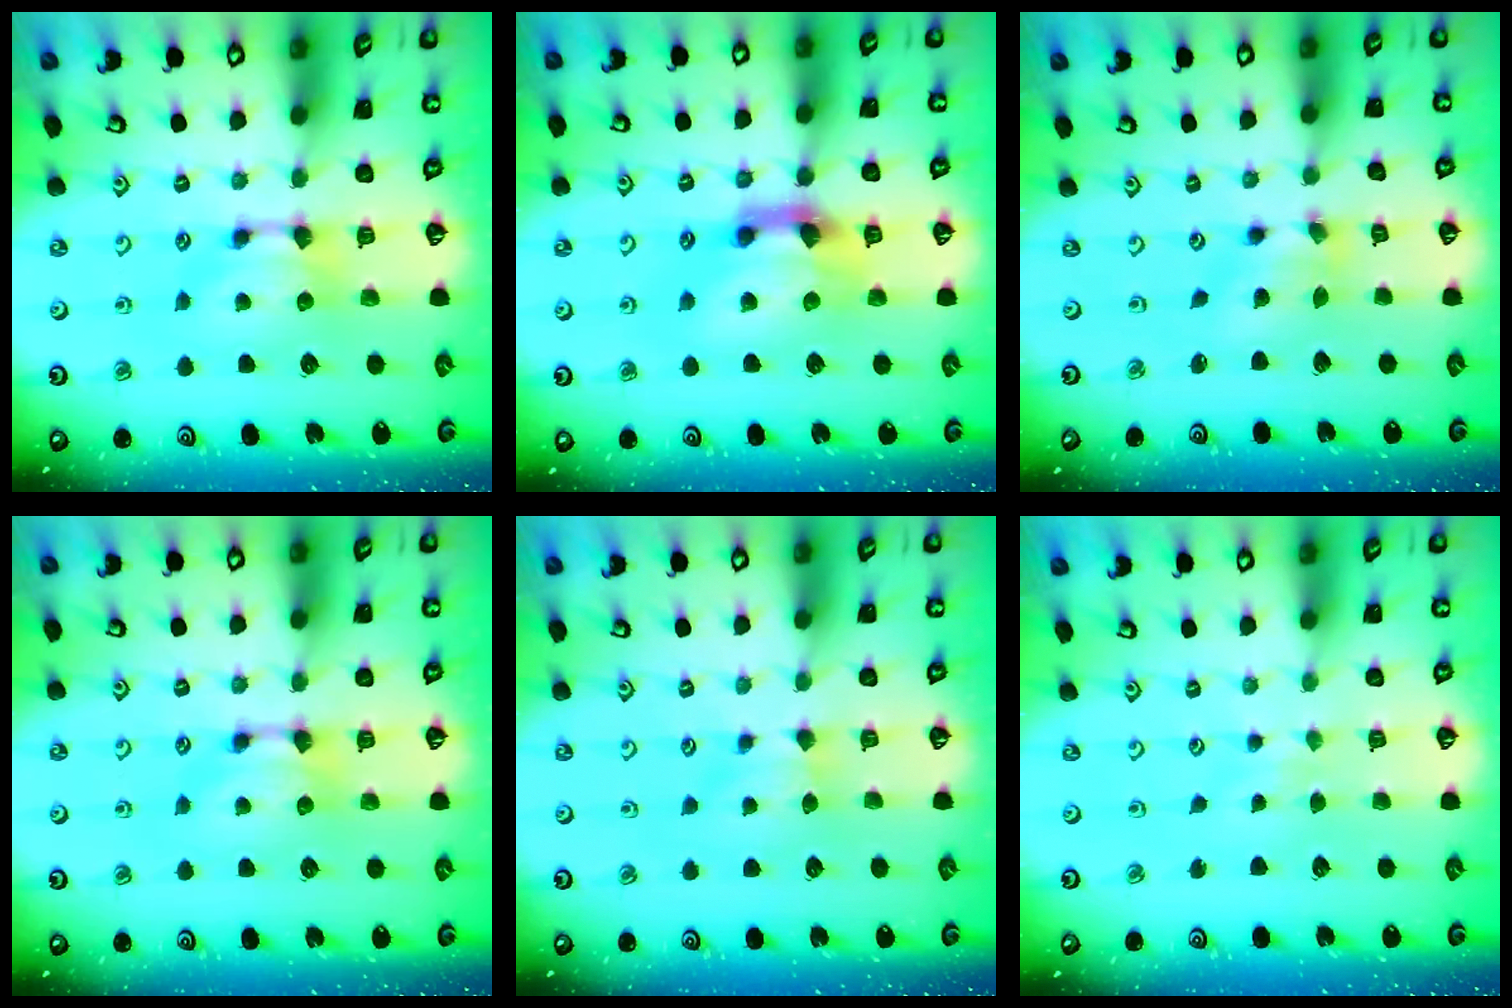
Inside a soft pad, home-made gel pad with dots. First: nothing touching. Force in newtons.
{"total": 5.2, "press": 4.7, "slide": 2.2}
{"total": 2.0, "press": 1.5, "slide": 1.3}
{"total": 0.0}
{"total": 1.8, "press": 1.6, "slide": 0.7}
{"total": 4.2, "press": 4.1, "slide": 0.3}